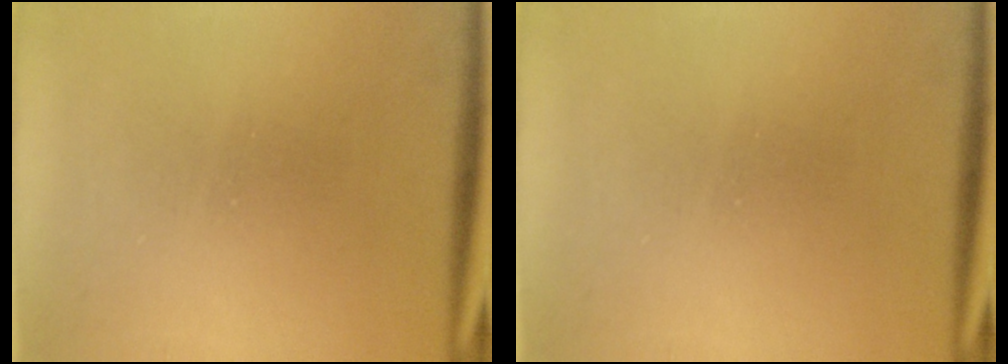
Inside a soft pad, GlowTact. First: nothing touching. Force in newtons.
{"total": 0.0}